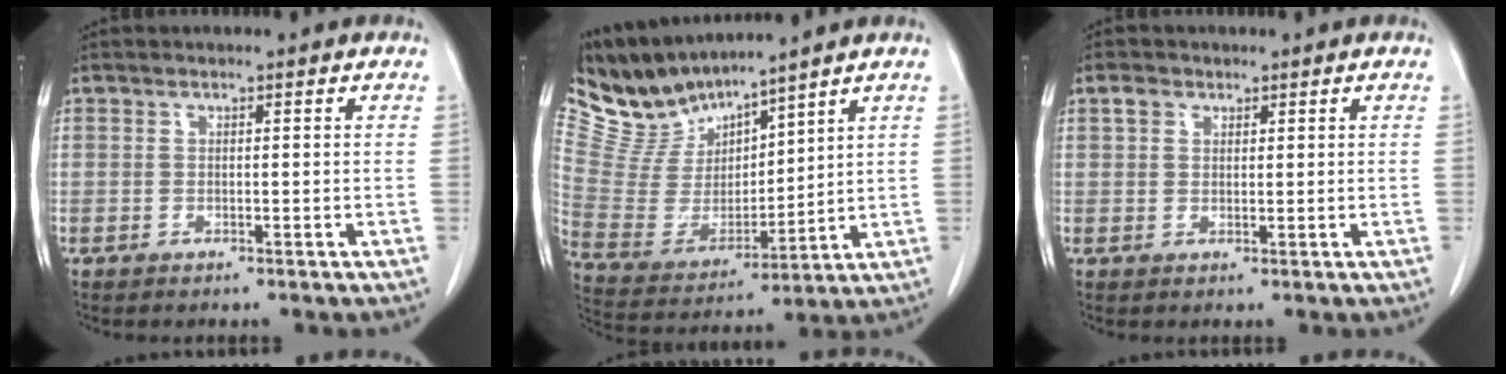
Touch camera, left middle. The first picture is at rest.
{"total": 10.9, "force": [10.5, 1.9, 2.2], "torque": [-0.066, 0.005, 0.231]}
{"total": 1.9, "force": [1.1, 1.5, 0.6], "torque": [-0.011, 0.008, 0.019]}